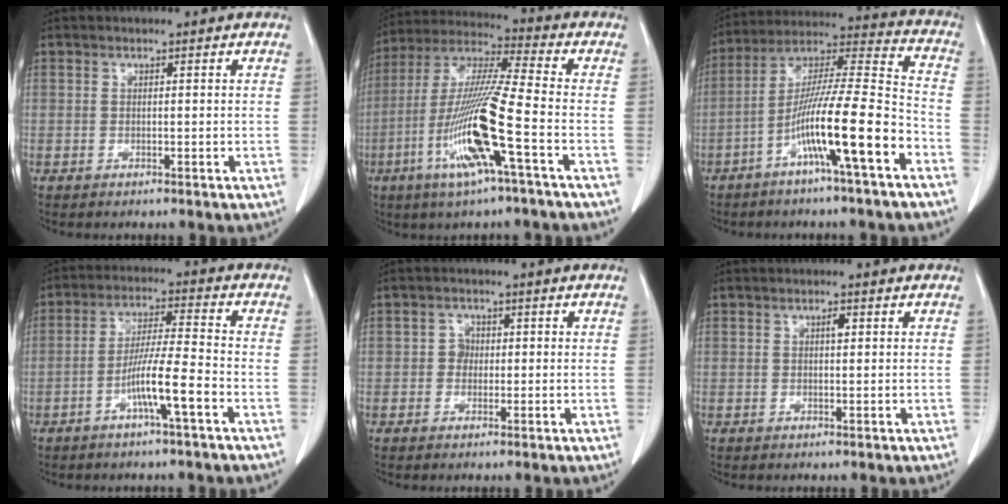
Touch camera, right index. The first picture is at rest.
{"total": 14.4, "force": [-5.2, -0.4, 13.4], "torque": [-0.277, -0.011, -0.105]}
{"total": 15.6, "force": [-7.1, 0.0, 13.8], "torque": [-0.248, 0.004, -0.127]}
{"total": 7.9, "force": [-3.5, -0.3, 7.0], "torque": [-0.132, 0.004, -0.067]}
{"total": 1.9, "force": [-0.2, 1.7, 0.8], "torque": [-0.006, 0.006, -0.006]}
{"total": 1.1, "force": [0.4, 0.4, 1.0], "torque": [-0.017, 0.002, 0.004]}